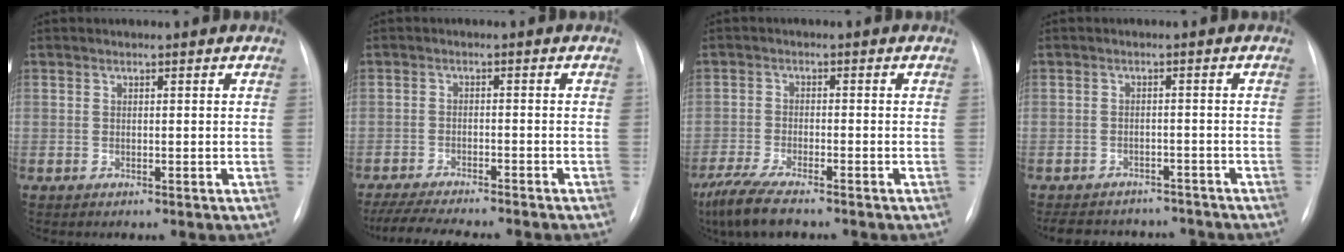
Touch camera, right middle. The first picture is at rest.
{"total": 12.1, "force": [-10.6, 1.2, 5.7], "torque": [-0.083, -0.014, -0.154]}
{"total": 7.5, "force": [-5.8, 1.1, 4.6], "torque": [-0.091, -0.022, -0.100]}
{"total": 11.0, "force": [-9.8, 4.5, 2.3], "torque": [-0.038, 0.015, -0.118]}